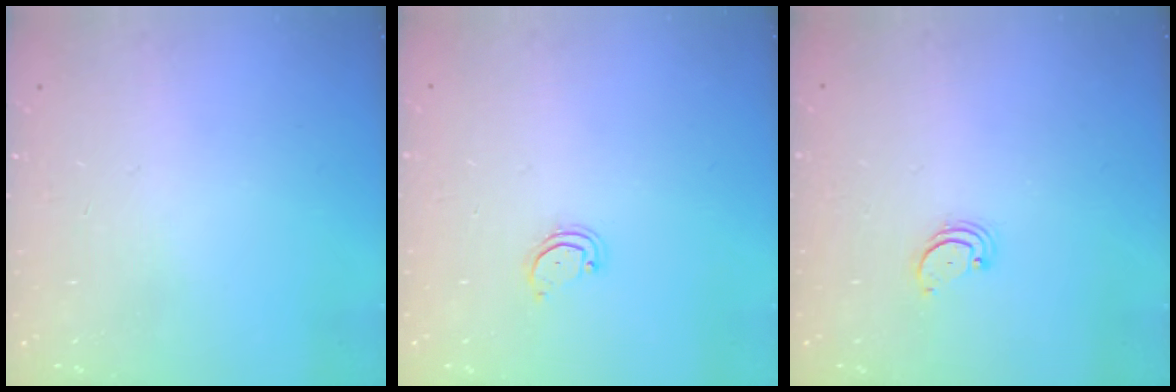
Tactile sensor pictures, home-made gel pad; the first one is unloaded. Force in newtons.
{"total": 2.5, "press": 2.5, "slide": 0.2}
{"total": 2.2, "press": 2.2, "slide": 0.2}